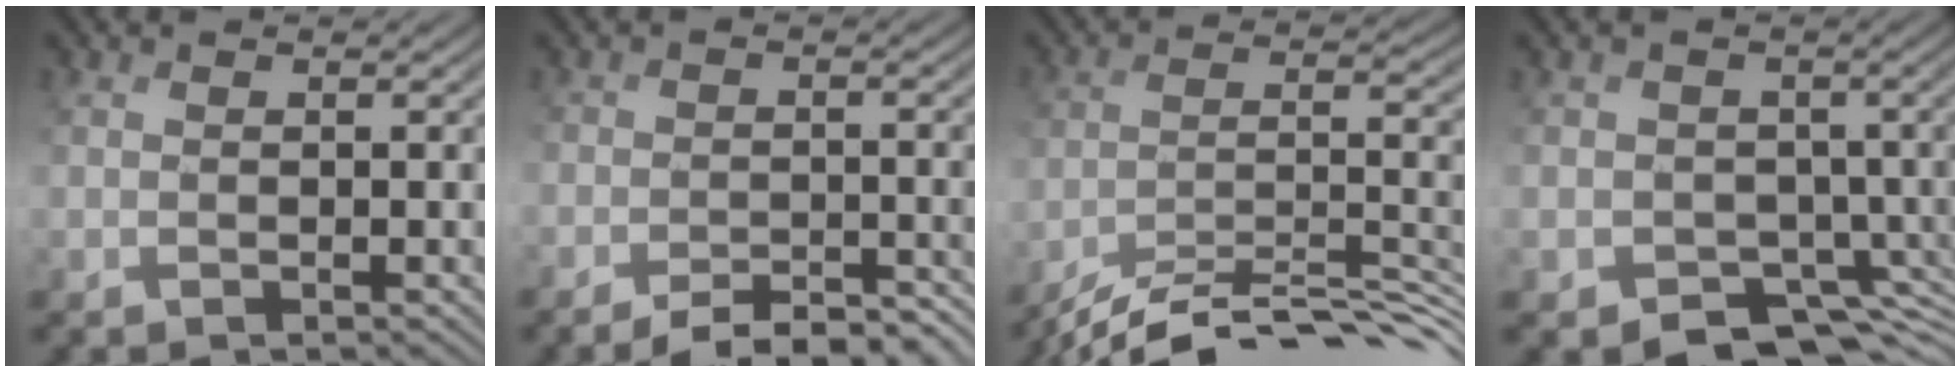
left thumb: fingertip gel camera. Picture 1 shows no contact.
{"total": 5.0, "force": [-4.6, 1.1, 1.6], "torque": [-0.015, -0.006, -0.070]}
{"total": 13.6, "force": [-12.0, 1.8, 6.1], "torque": [-0.093, 0.010, -0.203]}
{"total": 5.9, "force": [-2.2, 5.0, 2.2], "torque": [-0.030, -0.041, -0.037]}